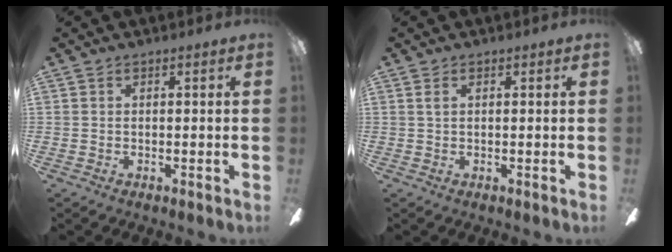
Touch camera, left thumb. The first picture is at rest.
{"total": 1.0, "force": [0.6, 0.4, 0.7], "torque": [-0.016, 0.003, 0.010]}